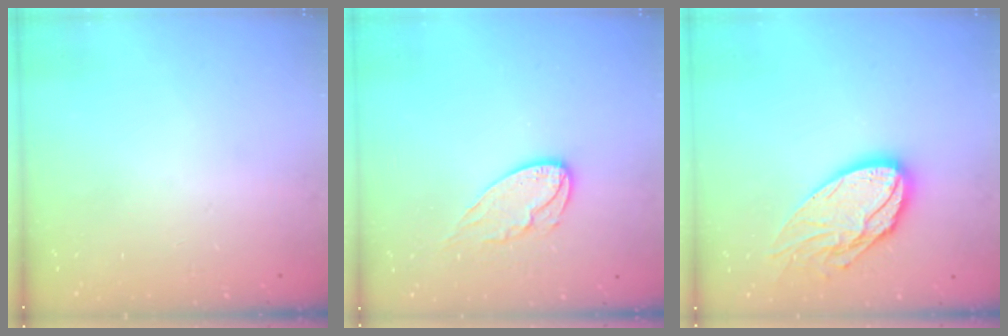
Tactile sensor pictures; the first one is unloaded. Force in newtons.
{"total": 9.8, "press": 9.7, "slide": 0.8}
{"total": 16.0, "press": 16.0, "slide": 1.6}